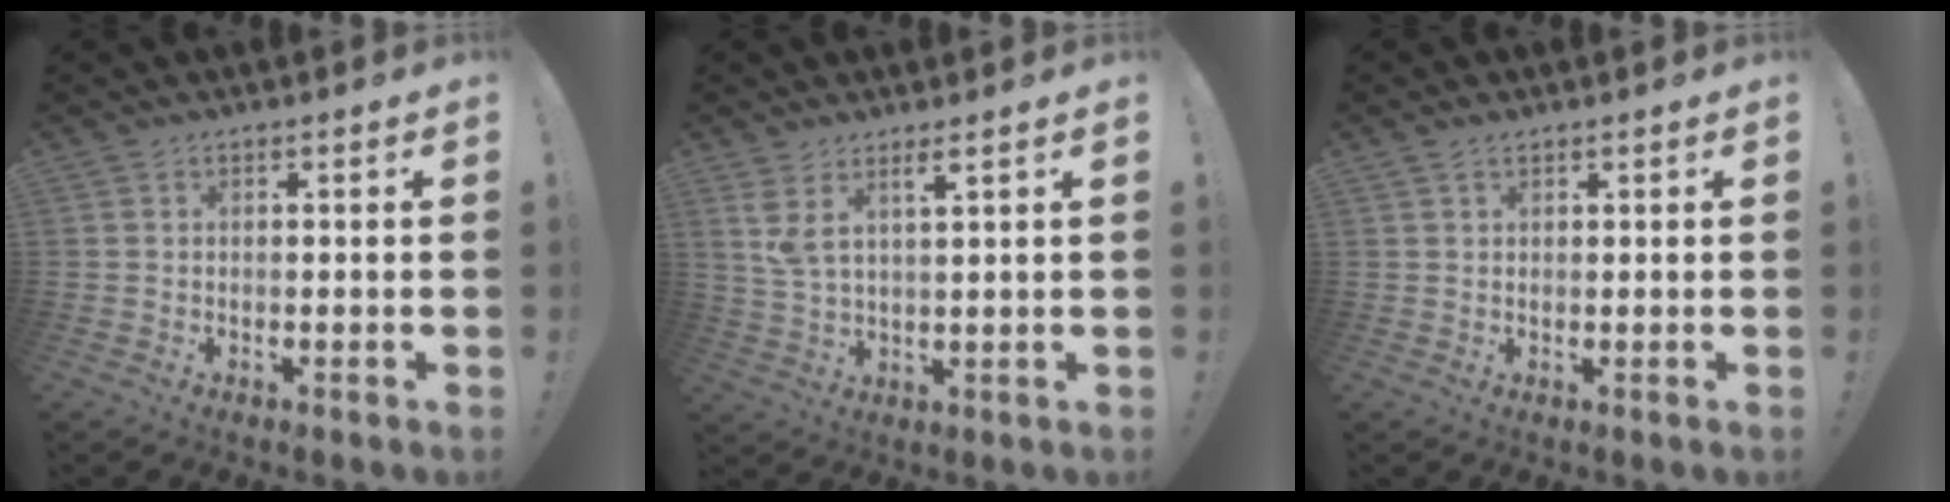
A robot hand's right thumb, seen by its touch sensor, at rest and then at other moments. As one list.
[{"total": 5.7, "force": [3.8, 1.2, 4.2], "torque": [-0.079, -0.016, 0.066]}, {"total": 1.3, "force": [0.9, 0.6, 0.7], "torque": [-0.015, 0.000, 0.017]}]